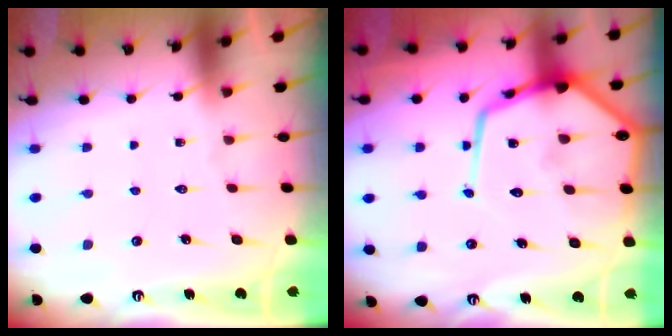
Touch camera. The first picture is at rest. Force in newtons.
{"total": 19.0, "press": 18.9, "slide": 1.8}